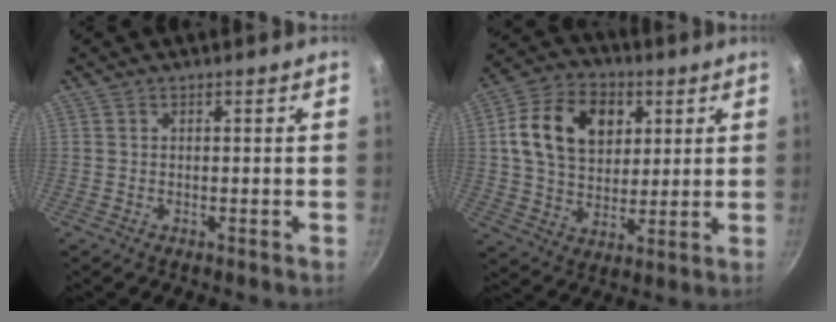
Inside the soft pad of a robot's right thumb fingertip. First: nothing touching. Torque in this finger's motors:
{"motor_torque": [0.20, 0.53, 0.34, -0.24, 0.29]}